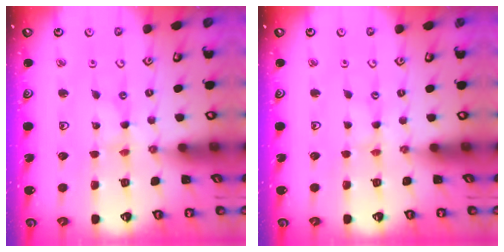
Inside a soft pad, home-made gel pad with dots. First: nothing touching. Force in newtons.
{"total": 0.0}